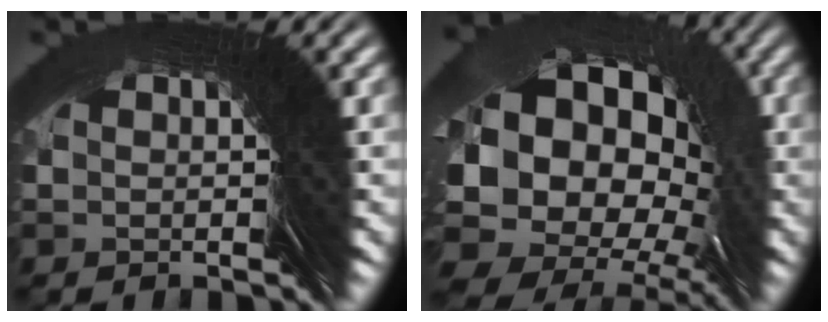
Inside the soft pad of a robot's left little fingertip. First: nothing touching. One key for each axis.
{"total": 12.8, "fx": 0.4, "fy": 11.5, "fz": 5.6, "tx": -0.136, "ty": -0.009, "tz": -0.005}